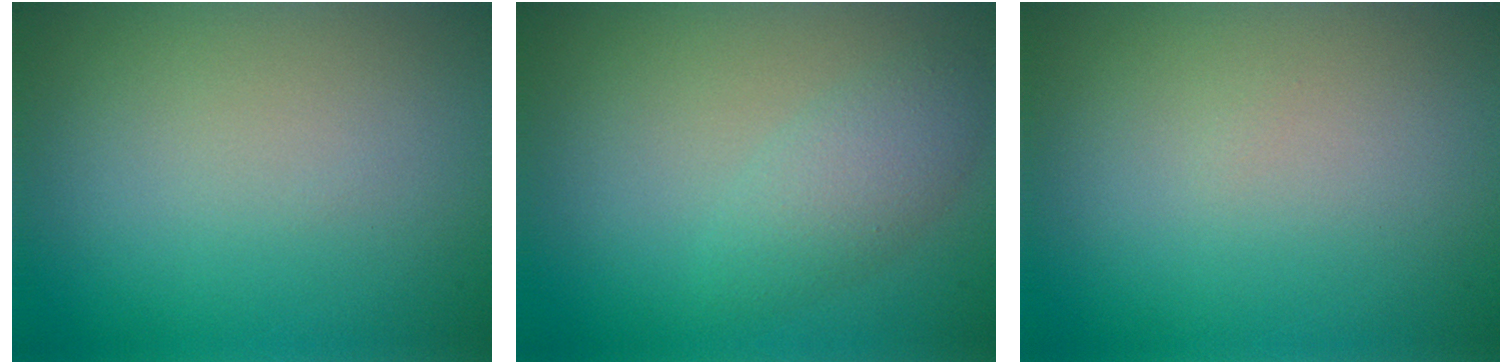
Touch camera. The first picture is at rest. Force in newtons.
{"total": 2.5, "press": 2.5, "slide": 0.1}
{"total": 0.0}